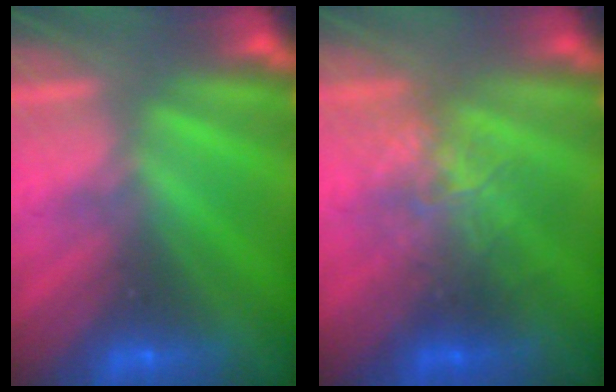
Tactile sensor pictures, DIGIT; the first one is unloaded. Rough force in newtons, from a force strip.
{"total": 2.4}